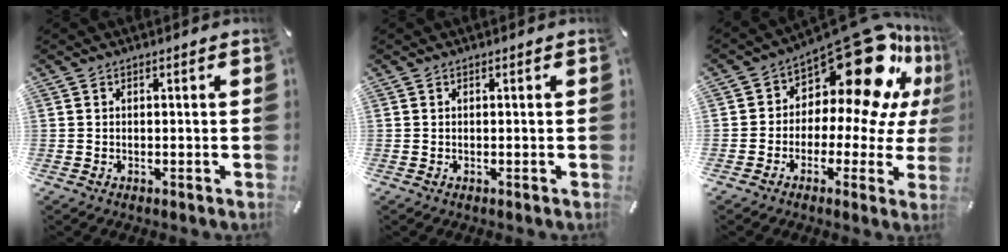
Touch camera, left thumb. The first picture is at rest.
{"total": 0.0}
{"total": 20.9, "force": [10.6, 10.3, 14.8], "torque": [-0.199, -0.085, 0.175]}